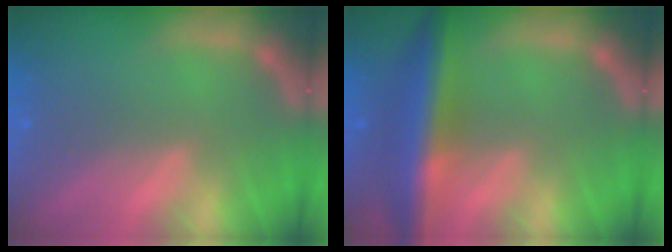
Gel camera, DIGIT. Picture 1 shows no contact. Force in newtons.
{"total": 7.5}